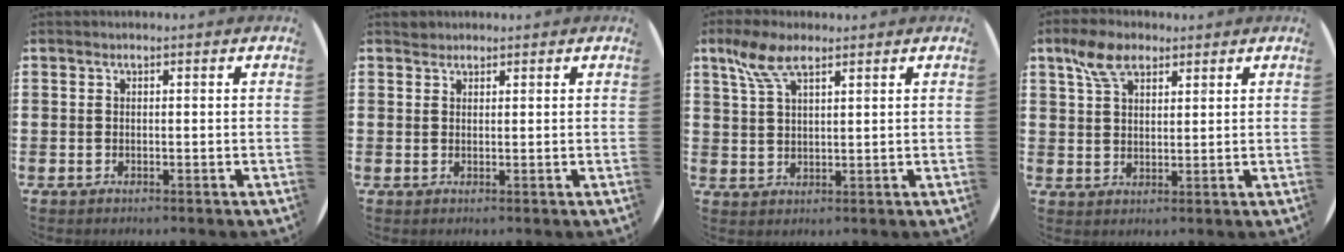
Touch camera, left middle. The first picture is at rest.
{"total": 1.1, "force": [1.0, 0.3, -0.1], "torque": [0.008, -0.002, 0.019]}
{"total": 6.0, "force": [3.8, 2.1, 4.2], "torque": [-0.092, 0.005, 0.069]}
{"total": 5.5, "force": [3.6, 2.9, 2.9], "torque": [-0.059, 0.006, 0.066]}